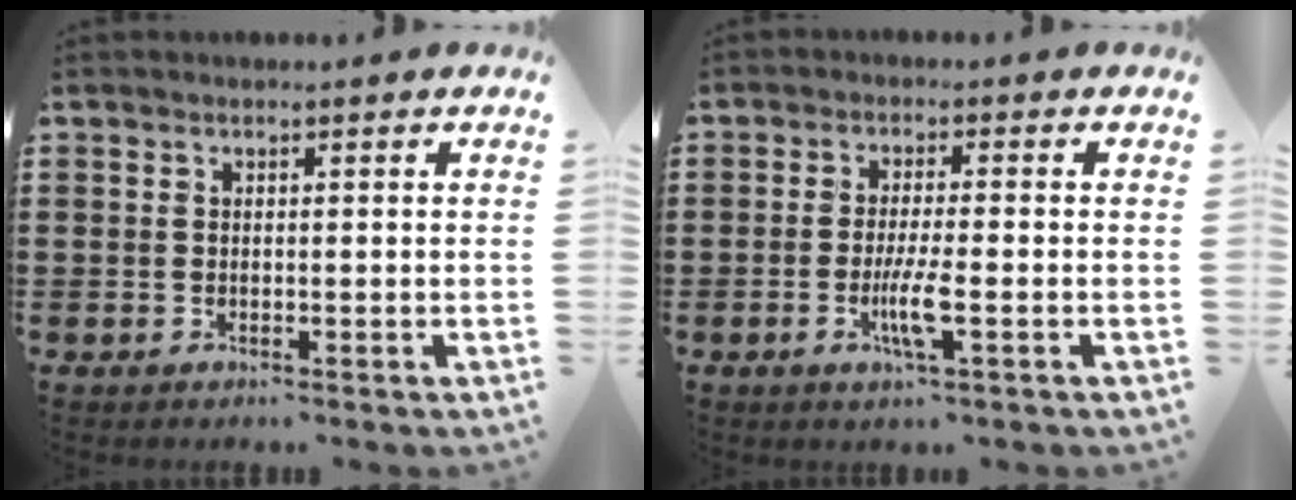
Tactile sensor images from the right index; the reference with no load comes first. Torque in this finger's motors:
{"motor_torque": [0.36, 0.04, 0.14, 0.10]}